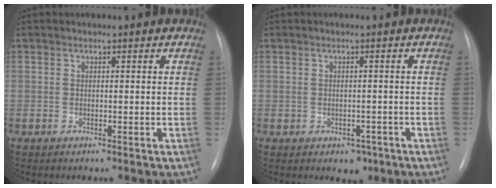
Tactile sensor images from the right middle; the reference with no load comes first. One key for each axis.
{"total": 2.7, "fx": -1.3, "fy": 2.1, "fz": 1.1, "tx": -0.008, "ty": 0.007, "tz": -0.008}